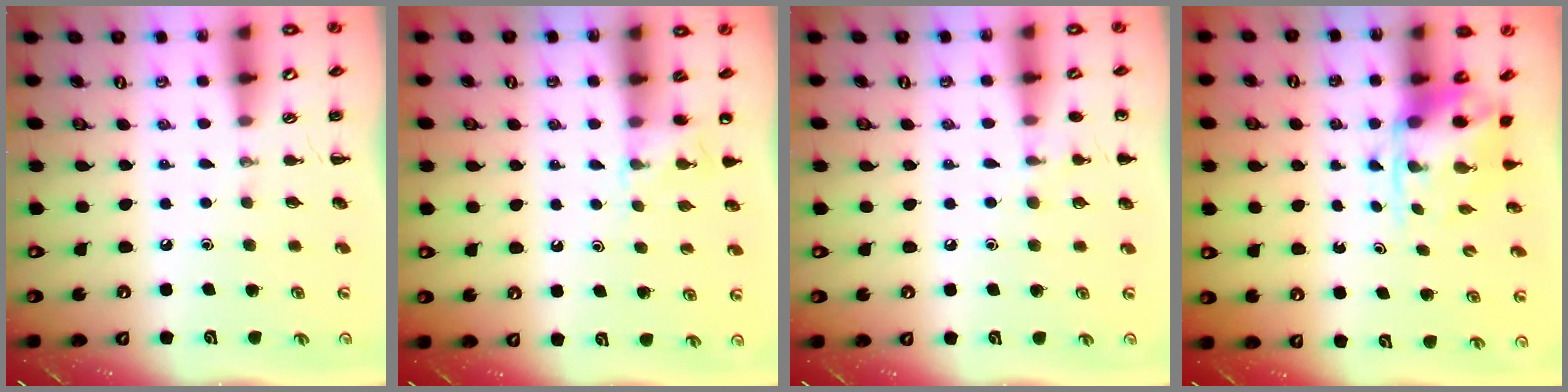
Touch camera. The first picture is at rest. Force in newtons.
{"total": 4.3, "press": 4.1, "slide": 1.4}
{"total": 7.1, "press": 6.8, "slide": 2.1}
{"total": 3.9, "press": 3.8, "slide": 0.9}